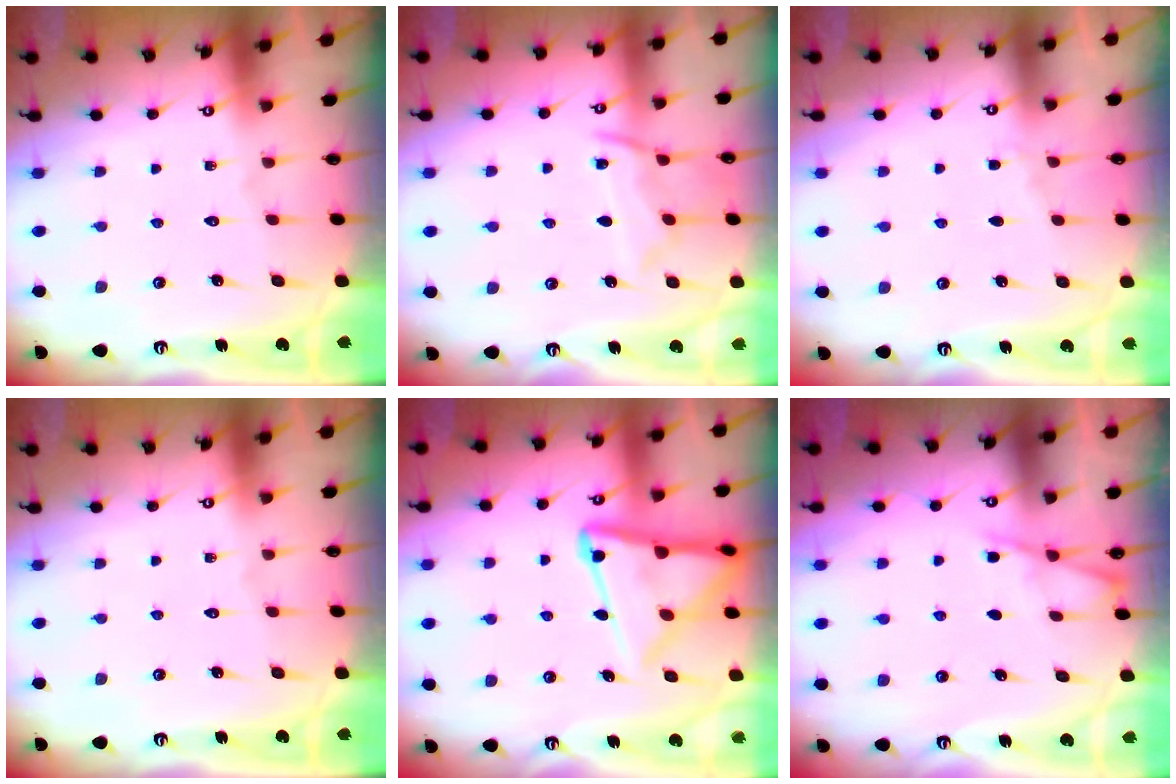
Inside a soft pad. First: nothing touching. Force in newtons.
{"total": 9.8, "press": 9.8, "slide": 0.8}
{"total": 2.8, "press": 2.8, "slide": 0.5}
{"total": 0.0}
{"total": 14.6, "press": 14.5, "slide": 1.6}
{"total": 4.2, "press": 4.2, "slide": 0.6}